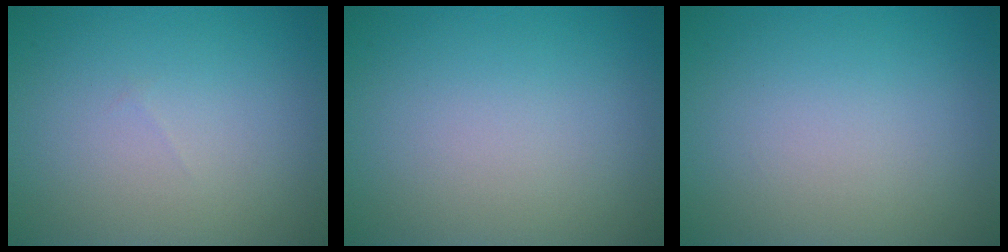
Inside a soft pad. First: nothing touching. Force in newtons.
{"total": 0.0}
{"total": 0.0}